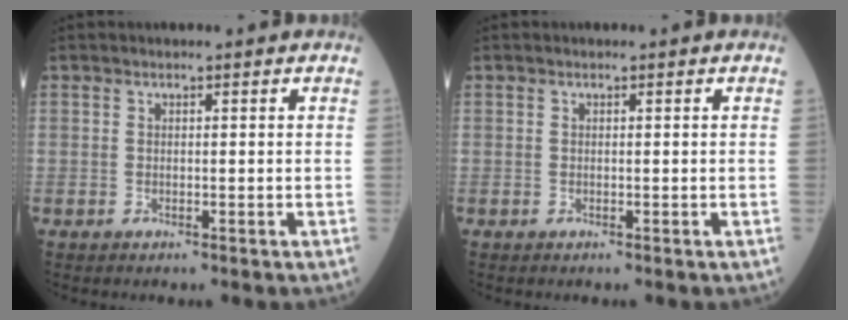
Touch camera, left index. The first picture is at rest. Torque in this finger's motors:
{"motor_torque": [-0.02, 0.02, 0.00, 0.00]}